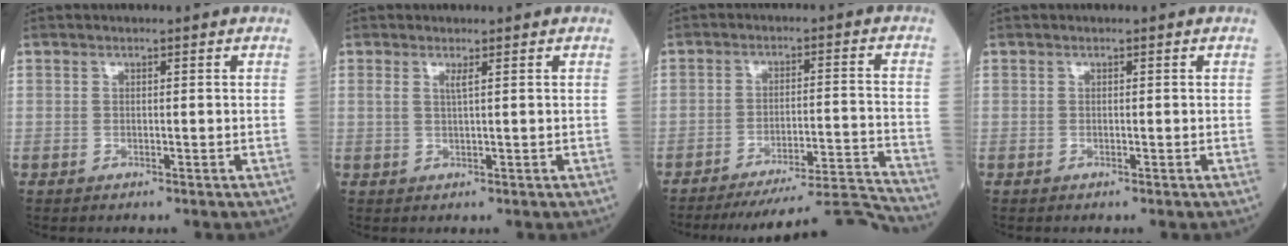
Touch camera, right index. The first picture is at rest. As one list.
[{"total": 1.1, "force": [0.4, -0.2, 1.0], "torque": [-0.024, 0.001, 0.009]}, {"total": 15.2, "force": [-14.8, -2.3, 2.2], "torque": [-0.013, 0.012, -0.214]}, {"total": 0.0}]